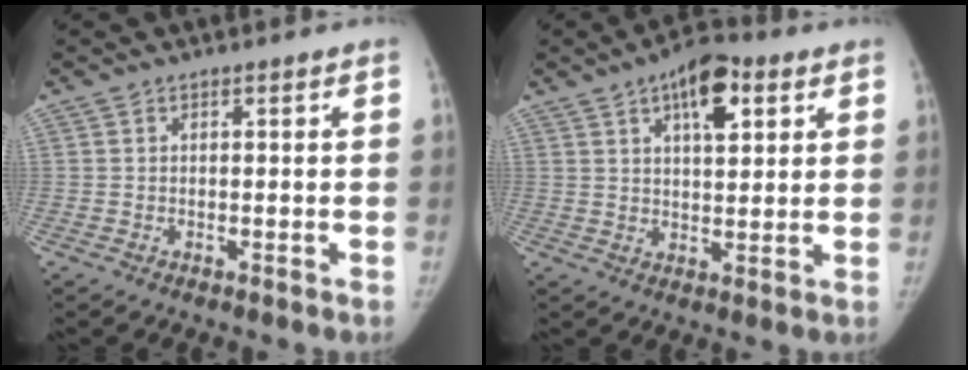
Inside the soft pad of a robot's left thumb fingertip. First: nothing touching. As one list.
[{"total": 10.1, "force": [4.7, 4.8, 7.6], "torque": [-0.089, -0.010, 0.068]}]